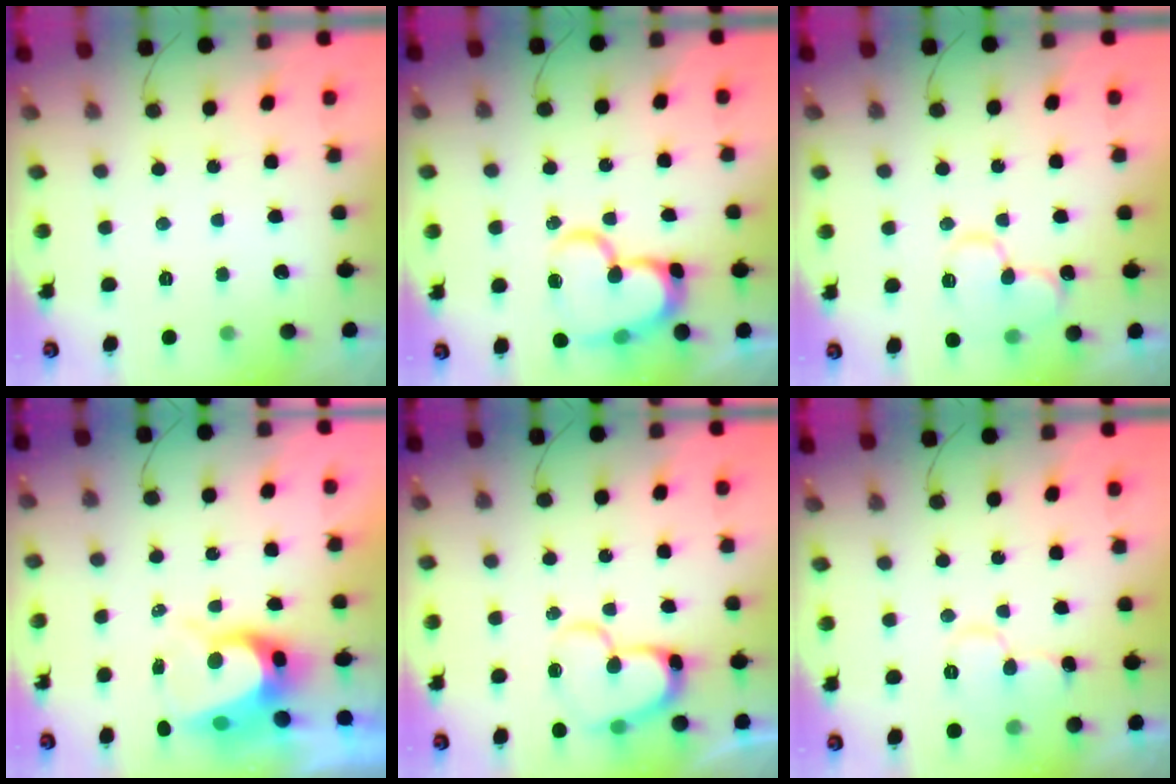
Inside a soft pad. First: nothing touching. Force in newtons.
{"total": 17.6, "press": 17.5, "slide": 1.7}
{"total": 13.3, "press": 13.3, "slide": 1.6}
{"total": 8.0, "press": 8.0, "slide": 0.6}
{"total": 14.0, "press": 13.9, "slide": 1.2}
{"total": 9.9, "press": 9.8, "slide": 1.0}